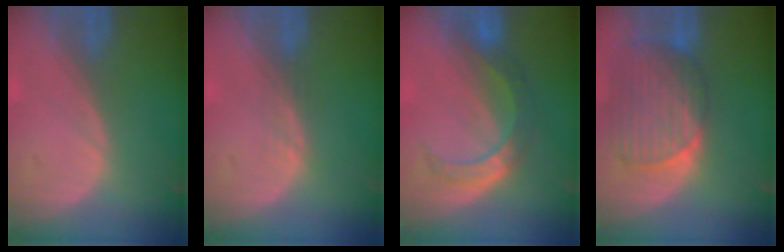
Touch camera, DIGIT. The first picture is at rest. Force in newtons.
{"total": 1.1, "press": 1.1, "slide": 0.1}
{"total": 5.7, "press": 5.7, "slide": 0.2}
{"total": 9.9, "press": 8.5, "slide": 5.0}